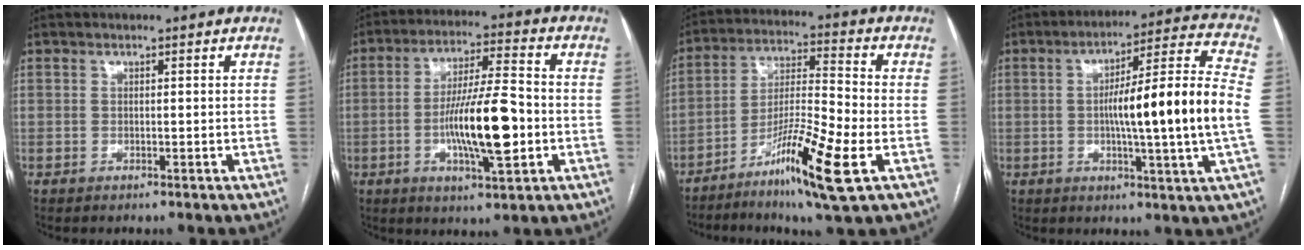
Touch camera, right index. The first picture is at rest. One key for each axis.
{"total": 13.2, "fx": -2.8, "fy": 2.0, "fz": 12.7, "tx": -0.229, "ty": 0.000, "tz": -0.045}
{"total": 14.2, "fx": -6.3, "fy": 0.4, "fz": 12.8, "tx": -0.243, "ty": -0.018, "tz": -0.110}
{"total": 16.9, "fx": -1.2, "fy": -0.8, "fz": 16.8, "tx": -0.260, "ty": 0.005, "tz": -0.026}